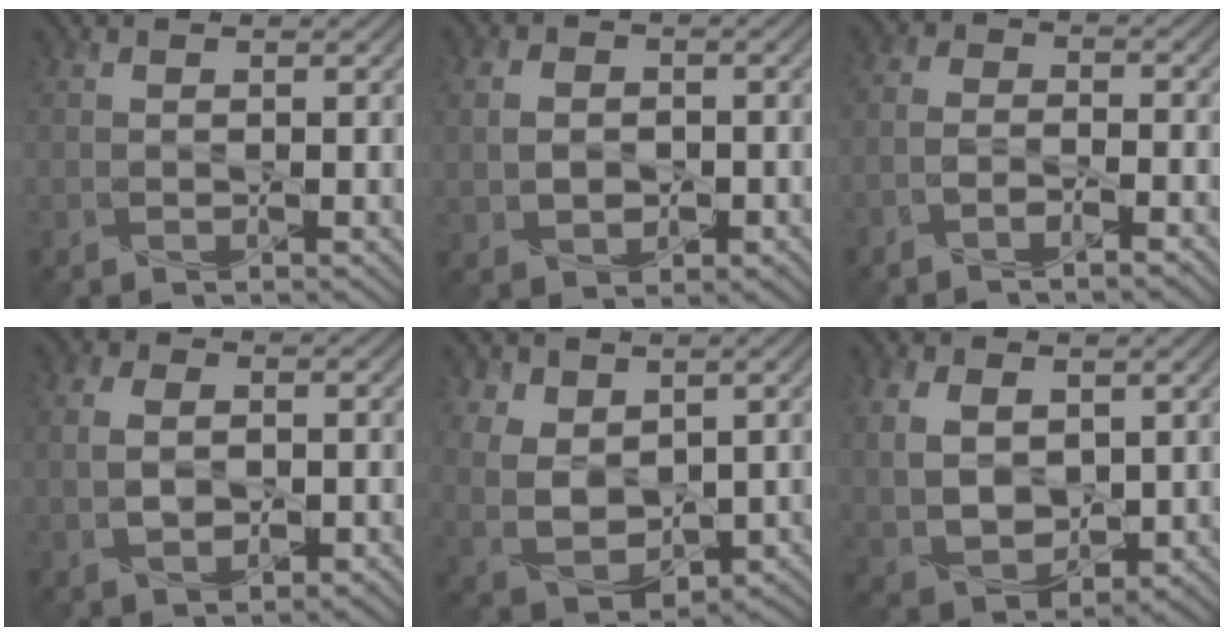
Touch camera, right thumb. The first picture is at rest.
{"total": 5.2, "force": [-0.3, 4.2, 3.0], "torque": [-0.063, -0.003, -0.009]}
{"total": 3.7, "force": [-2.6, 1.4, 2.2], "torque": [-0.042, 0.001, -0.057]}
{"total": 6.3, "force": [-0.7, 4.4, 4.4], "torque": [-0.087, -0.003, -0.018]}
{"total": 8.0, "force": [2.5, 5.9, 4.8], "torque": [-0.129, -0.006, 0.062]}
{"total": 8.1, "force": [1.6, 5.7, 5.6], "torque": [-0.144, -0.010, 0.039]}